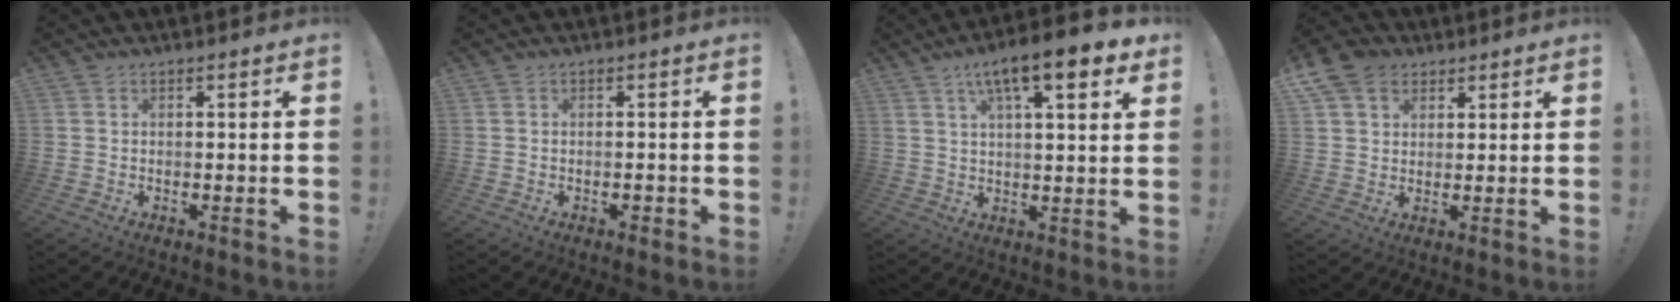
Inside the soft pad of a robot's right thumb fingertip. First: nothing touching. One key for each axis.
{"total": 1.2, "fx": -0.8, "fy": 0.5, "fz": 0.8, "tx": -0.015, "ty": 0.004, "tz": -0.013}
{"total": 12.4, "fx": 6.8, "fy": 2.9, "fz": 10.0, "tx": -0.152, "ty": -0.031, "tz": 0.106}
{"total": 9.5, "fx": 5.0, "fy": 7.0, "fz": 3.9, "tx": -0.068, "ty": -0.013, "tz": 0.102}